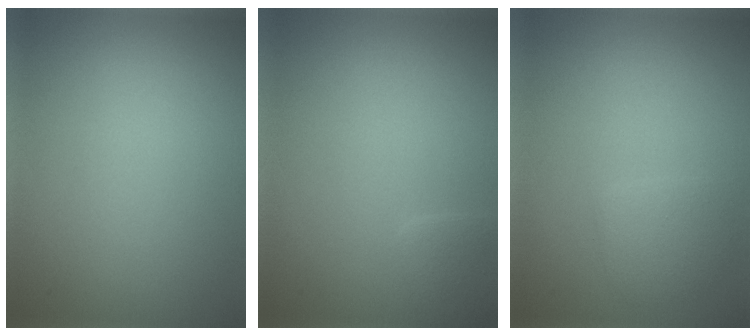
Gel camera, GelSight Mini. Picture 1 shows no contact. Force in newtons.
{"total": 1.3, "press": 1.3, "slide": 0.1}
{"total": 1.7, "press": 1.7, "slide": 0.0}